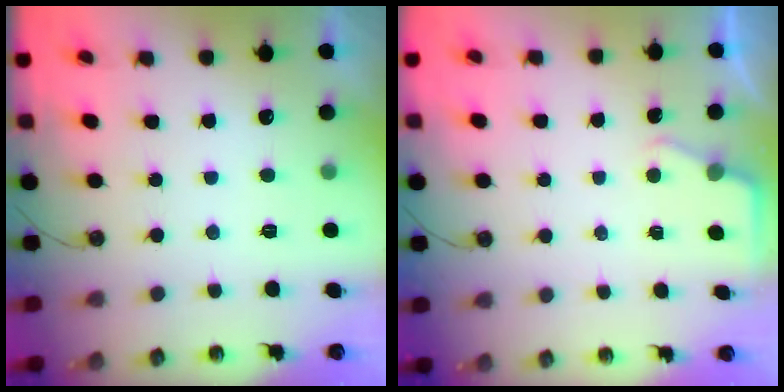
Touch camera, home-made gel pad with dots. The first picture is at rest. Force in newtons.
{"total": 3.0, "press": 2.9, "slide": 0.5}